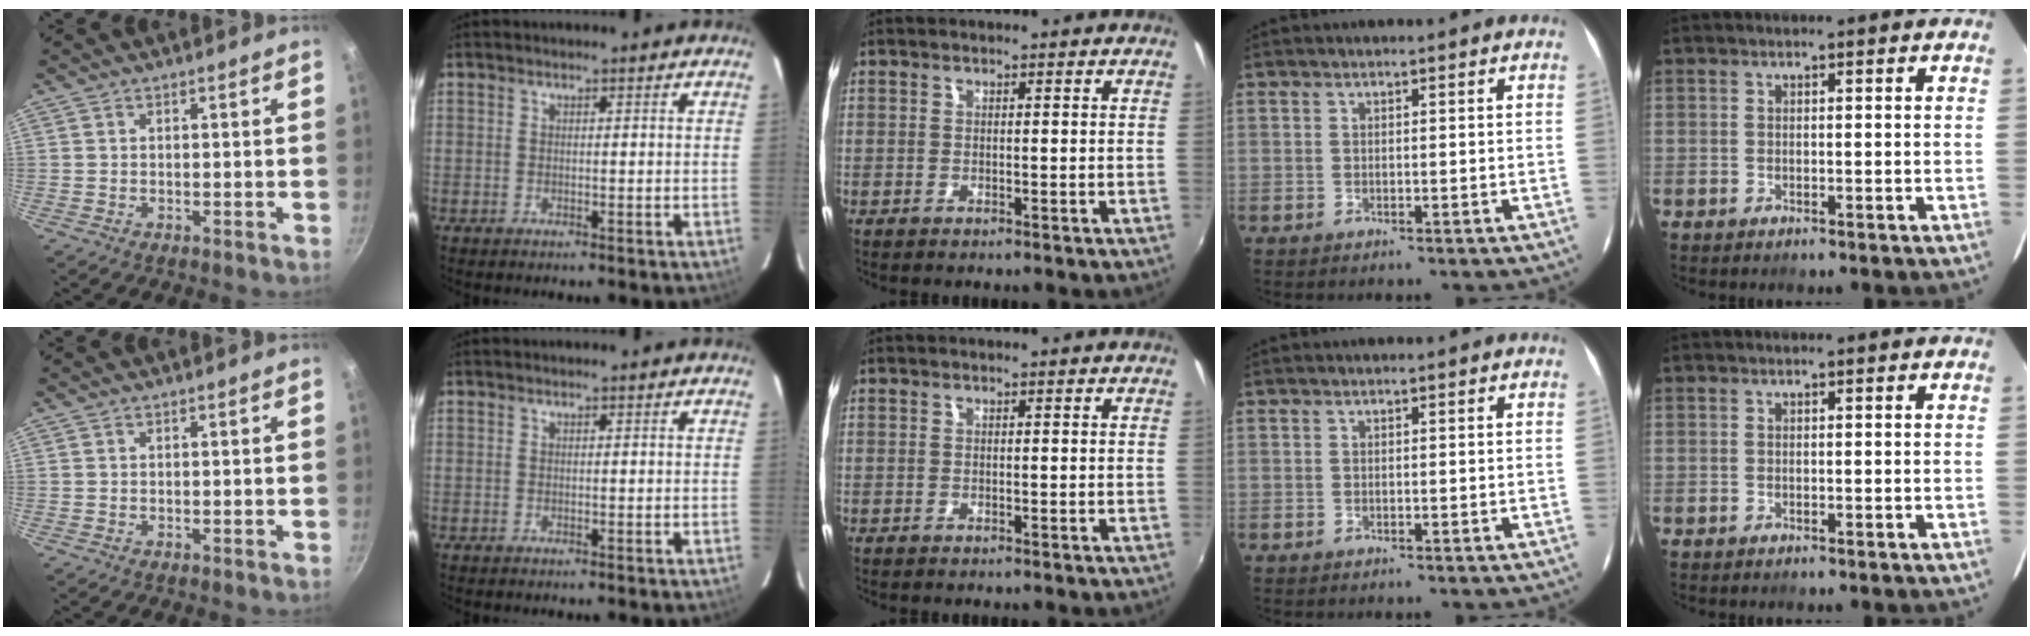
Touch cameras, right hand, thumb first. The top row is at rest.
{}